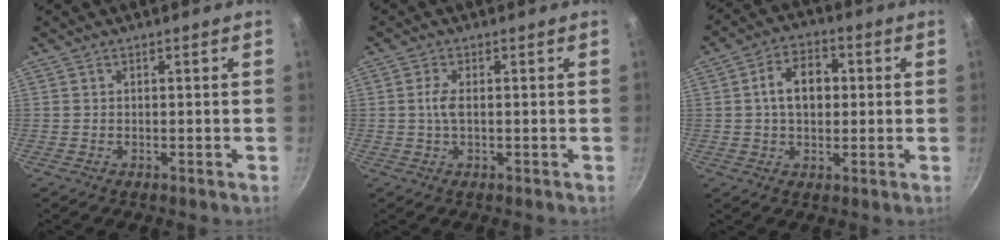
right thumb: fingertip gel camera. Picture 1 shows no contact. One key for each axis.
{"total": 2.8, "fx": 0.0, "fy": 1.1, "fz": 2.6, "tx": -0.062, "ty": 0.003, "tz": -0.002}
{"total": 8.9, "fx": 0.9, "fy": 6.1, "fz": 6.4, "tx": -0.082, "ty": 0.017, "tz": 0.006}